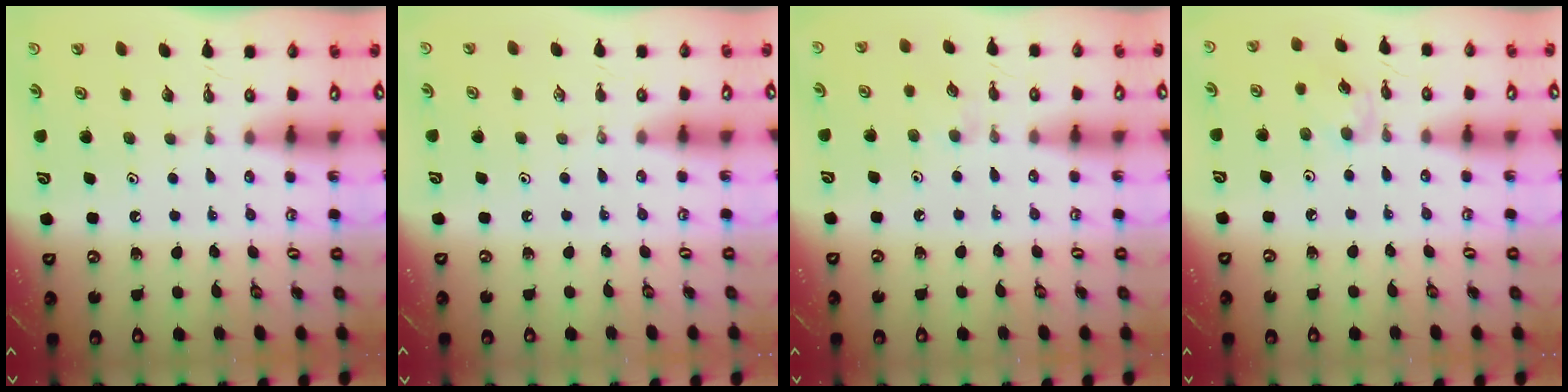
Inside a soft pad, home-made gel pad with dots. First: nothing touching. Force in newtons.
{"total": 0.0}
{"total": 2.6, "press": 2.6, "slide": 0.4}
{"total": 2.7, "press": 2.7, "slide": 0.1}